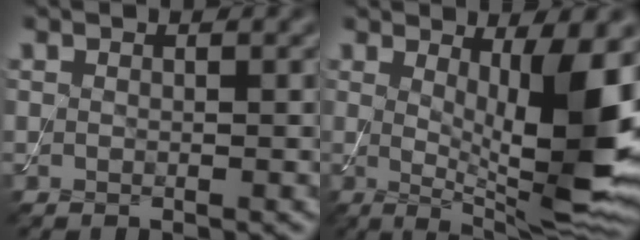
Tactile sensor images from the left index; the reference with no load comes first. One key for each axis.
{"total": 10.6, "fx": 1.4, "fy": 2.7, "fz": 10.1, "tx": -0.151, "ty": -0.023, "tz": 0.030}